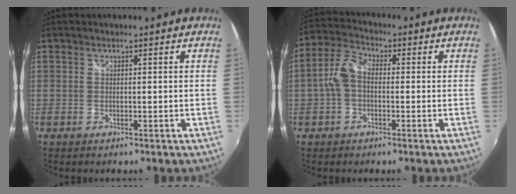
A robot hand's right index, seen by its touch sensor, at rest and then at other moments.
{"total": 5.8, "force": [-0.9, 3.8, 4.3], "torque": [-0.094, 0.019, -0.019]}